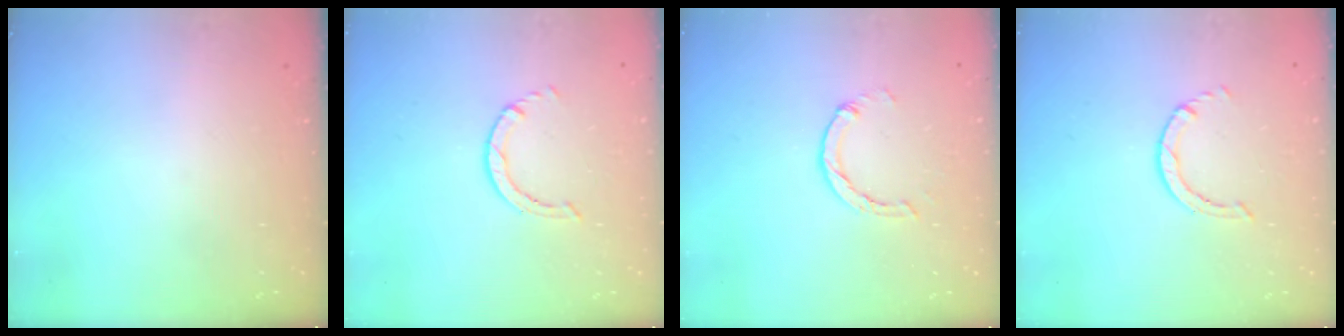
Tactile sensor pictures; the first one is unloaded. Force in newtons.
{"total": 0.6, "press": 0.6, "slide": 0.1}
{"total": 2.9, "press": 2.9, "slide": 0.4}
{"total": 0.6, "press": 0.6, "slide": 0.1}